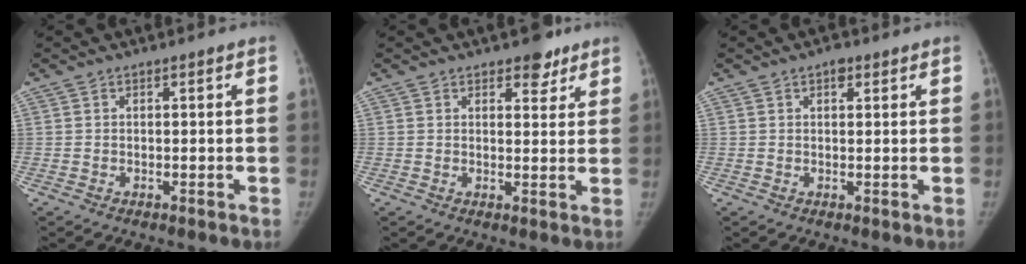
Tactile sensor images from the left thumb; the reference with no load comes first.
{"total": 4.4, "force": [3.1, 2.4, 2.0], "torque": [0.001, -0.017, 0.041]}
{"total": 1.9, "force": [1.1, 1.0, 1.1], "torque": [-0.009, -0.003, 0.014]}